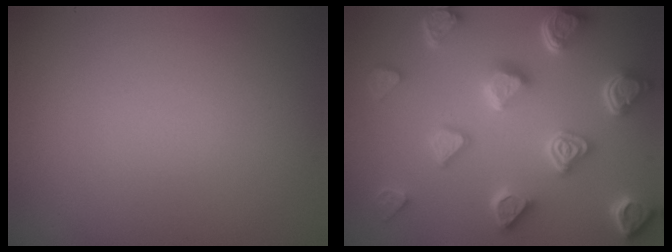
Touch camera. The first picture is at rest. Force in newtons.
{"total": 7.2, "press": 5.8, "slide": 4.4}